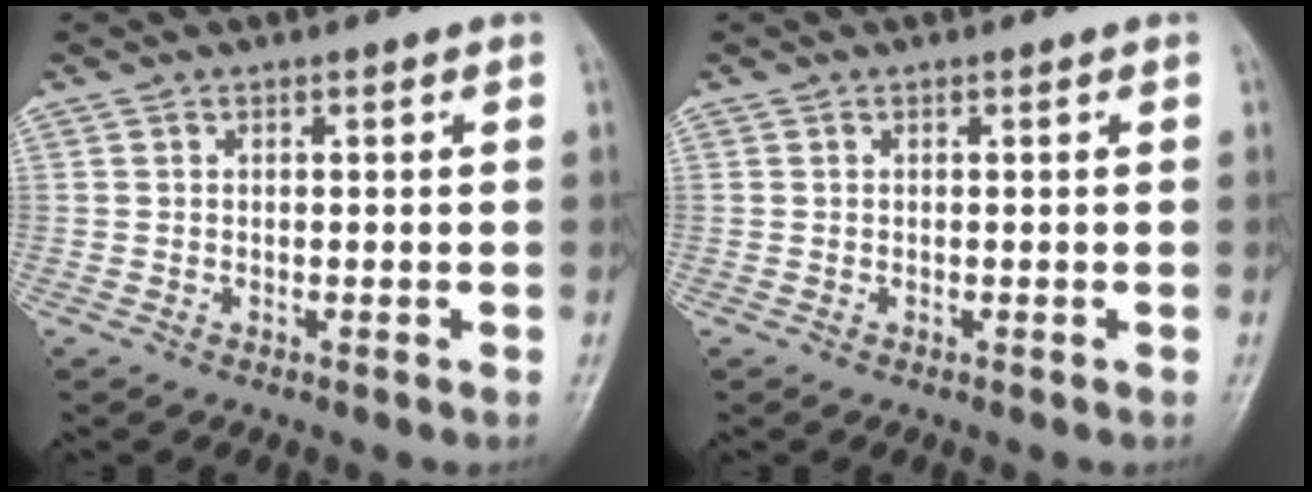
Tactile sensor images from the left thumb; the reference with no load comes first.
{"total": 0.0}